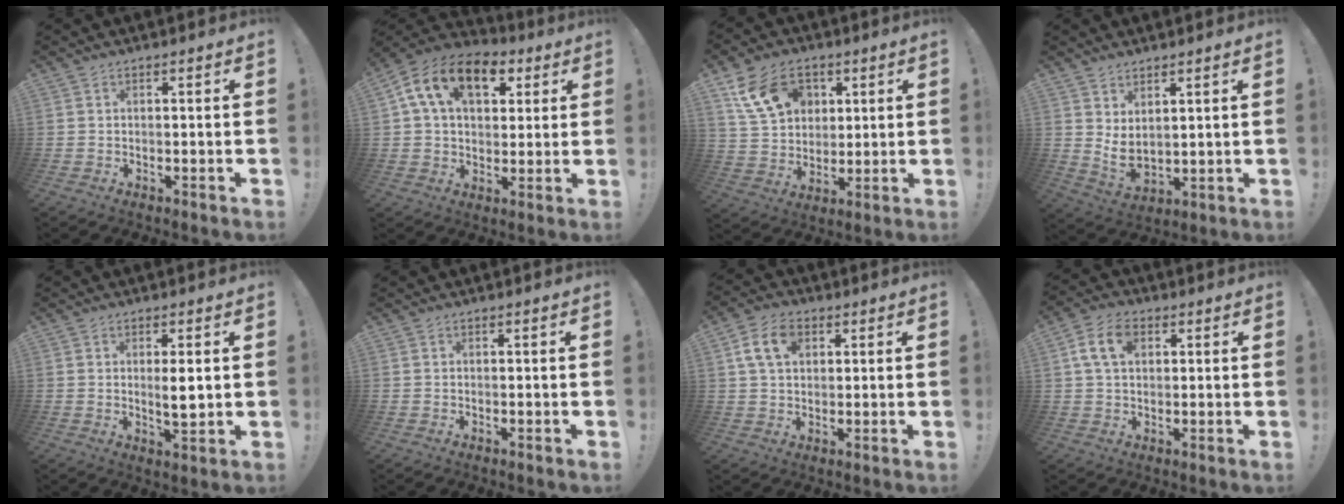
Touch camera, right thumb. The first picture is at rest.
{"total": 16.5, "force": [6.5, 10.4, 11.1], "torque": [-0.177, -0.011, 0.115]}
{"total": 15.9, "force": [7.1, 11.8, 7.9], "torque": [-0.127, -0.021, 0.141]}
{"total": 5.1, "force": [3.1, 2.4, 3.3], "torque": [-0.052, -0.031, 0.056]}
{"total": 4.5, "force": [0.8, 0.8, 4.4], "torque": [-0.058, -0.016, 0.009]}
{"total": 0.0}
{"total": 9.5, "force": [3.3, 6.5, 6.1], "torque": [-0.108, 0.007, 0.063]}
{"total": 9.0, "force": [2.8, 6.0, 6.1], "torque": [-0.105, 0.005, 0.053]}